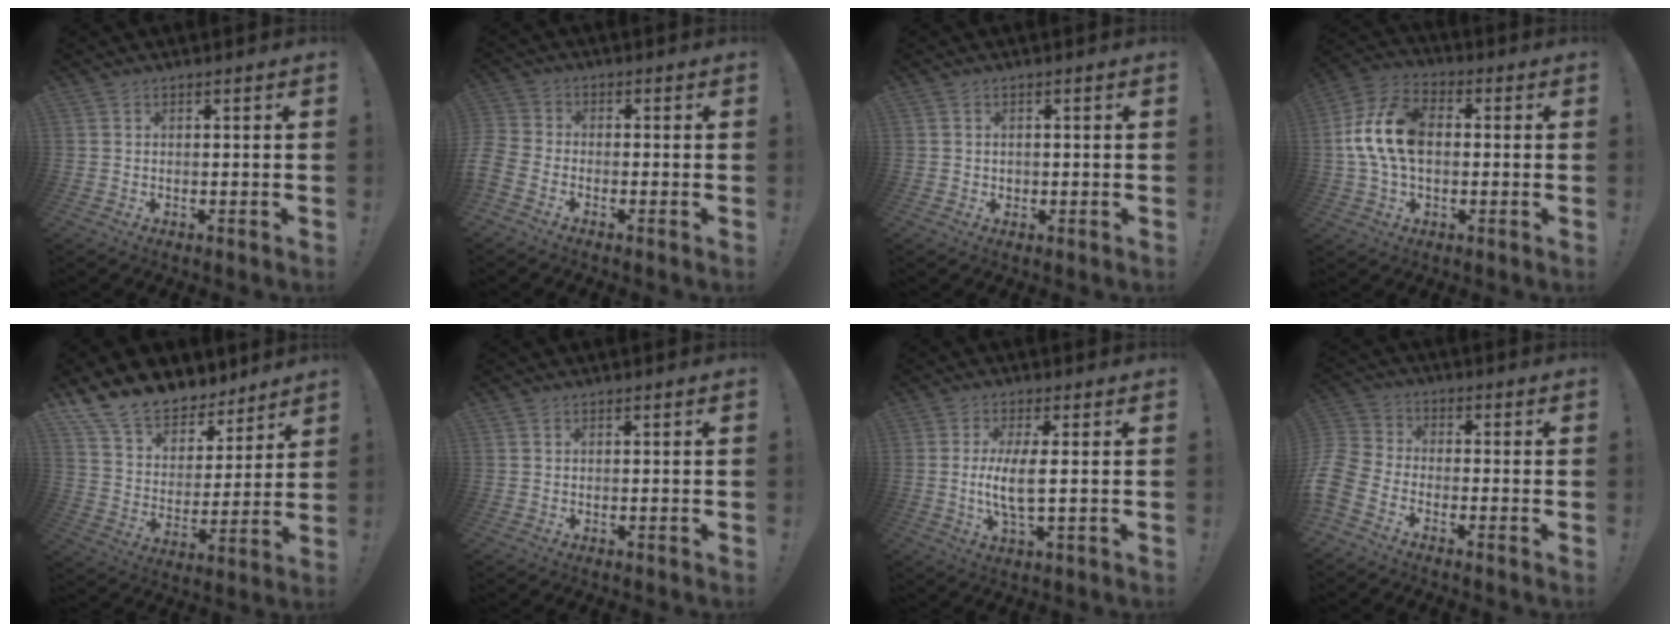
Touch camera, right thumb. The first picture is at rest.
{"total": 4.6, "force": [-3.0, 2.6, 2.4], "torque": [-0.063, 0.004, -0.056]}
{"total": 1.2, "force": [0.1, 1.1, 0.3], "torque": [0.001, 0.002, 0.001]}
{"total": 15.9, "force": [0.7, 10.3, 12.1], "torque": [-0.231, 0.009, 0.013]}
{"total": 14.1, "force": [11.6, 7.0, 3.8], "torque": [-0.075, -0.093, 0.217]}
{"total": 0.0}
{"total": 7.2, "force": [0.1, 1.6, 7.1], "torque": [-0.142, -0.011, -0.003]}
{"total": 9.1, "force": [-5.9, 5.3, 4.5], "torque": [-0.110, 0.028, -0.113]}